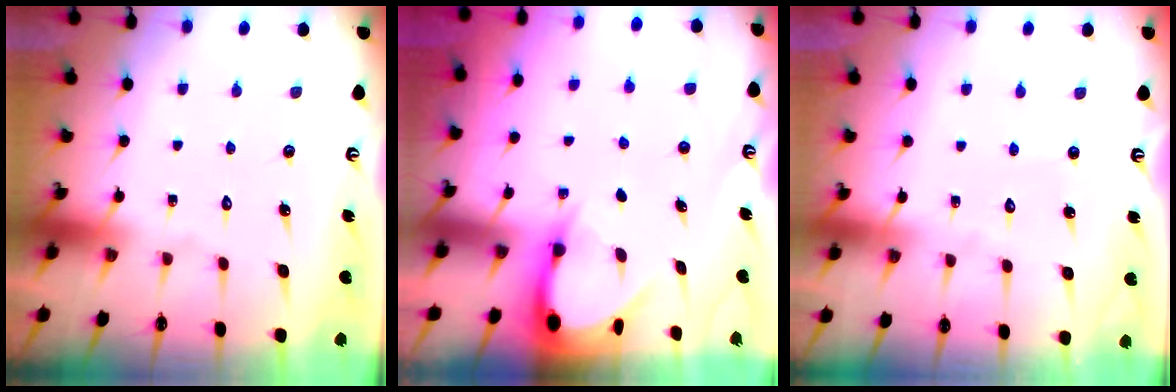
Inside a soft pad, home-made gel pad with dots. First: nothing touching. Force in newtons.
{"total": 3.2, "press": 3.2, "slide": 0.2}
{"total": 2.5, "press": 2.5, "slide": 0.2}